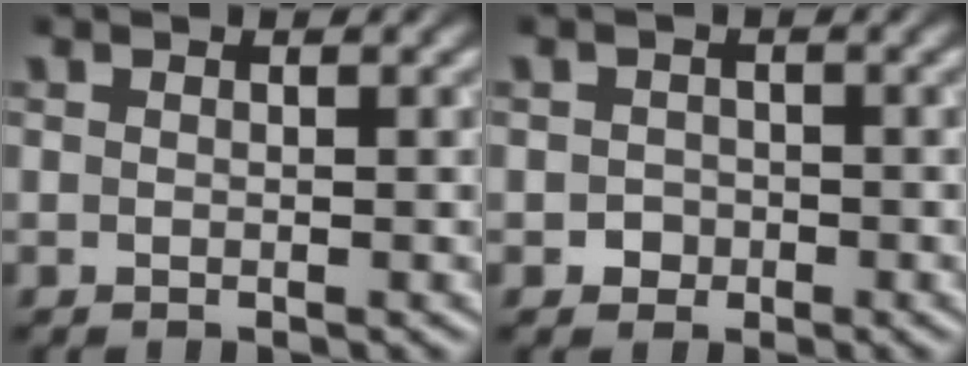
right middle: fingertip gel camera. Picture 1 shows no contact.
{"total": 1.2, "force": [-0.7, 1.0, 0.0], "torque": [0.005, -0.001, -0.013]}